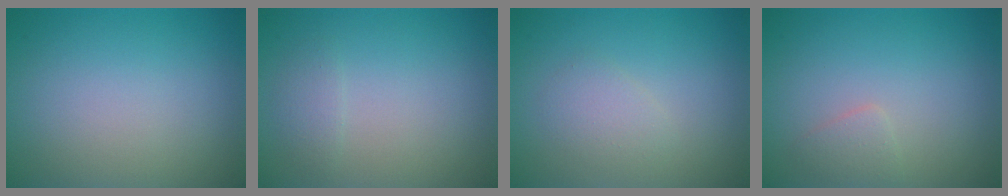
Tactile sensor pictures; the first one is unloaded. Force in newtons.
{"total": 1.1, "press": 1.1, "slide": 0.0}
{"total": 1.6, "press": 1.6, "slide": 0.1}
{"total": 1.1, "press": 1.1, "slide": 0.0}